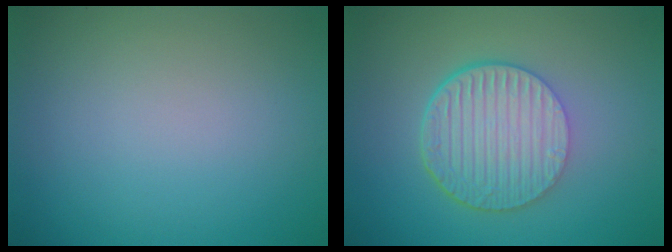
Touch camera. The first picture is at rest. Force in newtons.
{"total": 6.7, "press": 4.5, "slide": 5.0}